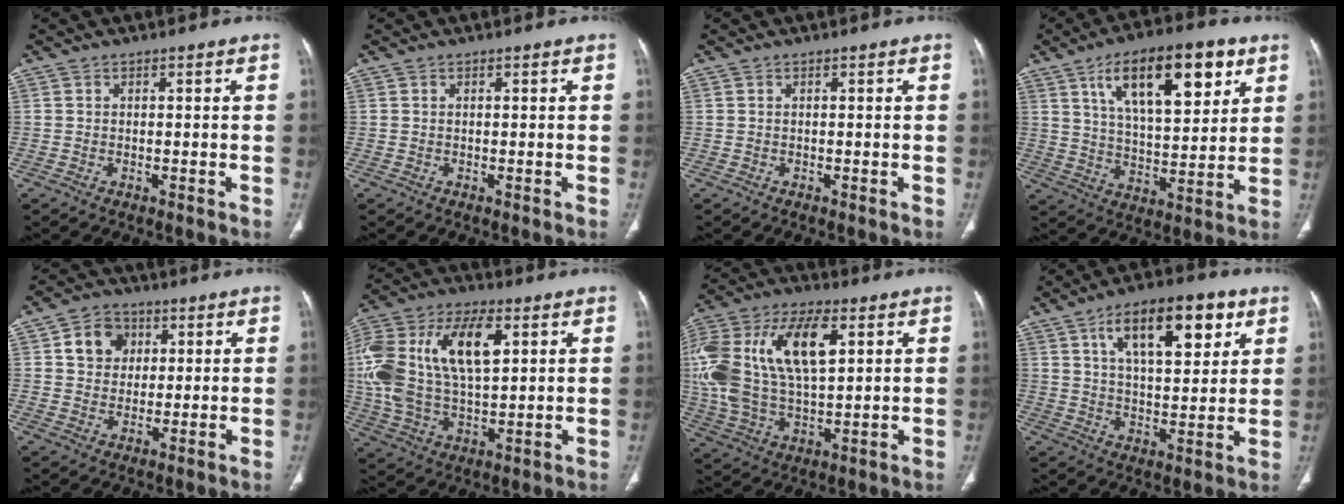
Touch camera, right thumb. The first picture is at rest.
{"total": 0.0}
{"total": 0.0}
{"total": 19.1, "force": [8.9, 7.9, 14.9], "torque": [-0.199, -0.027, 0.149]}
{"total": 7.3, "force": [2.1, 6.1, 3.3], "torque": [-0.023, -0.003, 0.033]}
{"total": 22.5, "force": [5.5, 11.7, 18.4], "torque": [-0.388, 0.010, 0.097]}
{"total": 25.3, "force": [6.5, 13.1, 20.7], "torque": [-0.455, 0.011, 0.119]}
{"total": 16.3, "force": [7.4, 7.0, 12.8], "torque": [-0.164, -0.016, 0.118]}